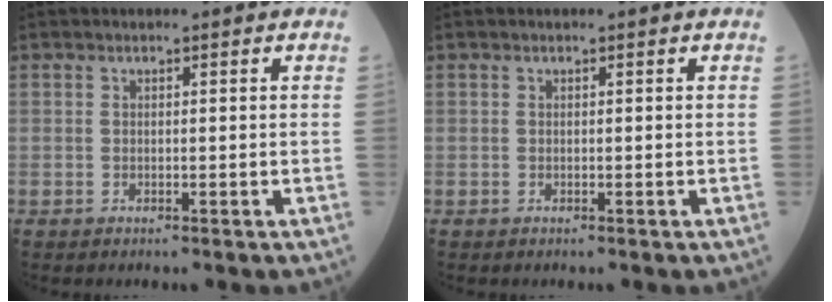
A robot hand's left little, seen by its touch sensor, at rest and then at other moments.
{"total": 0.0}